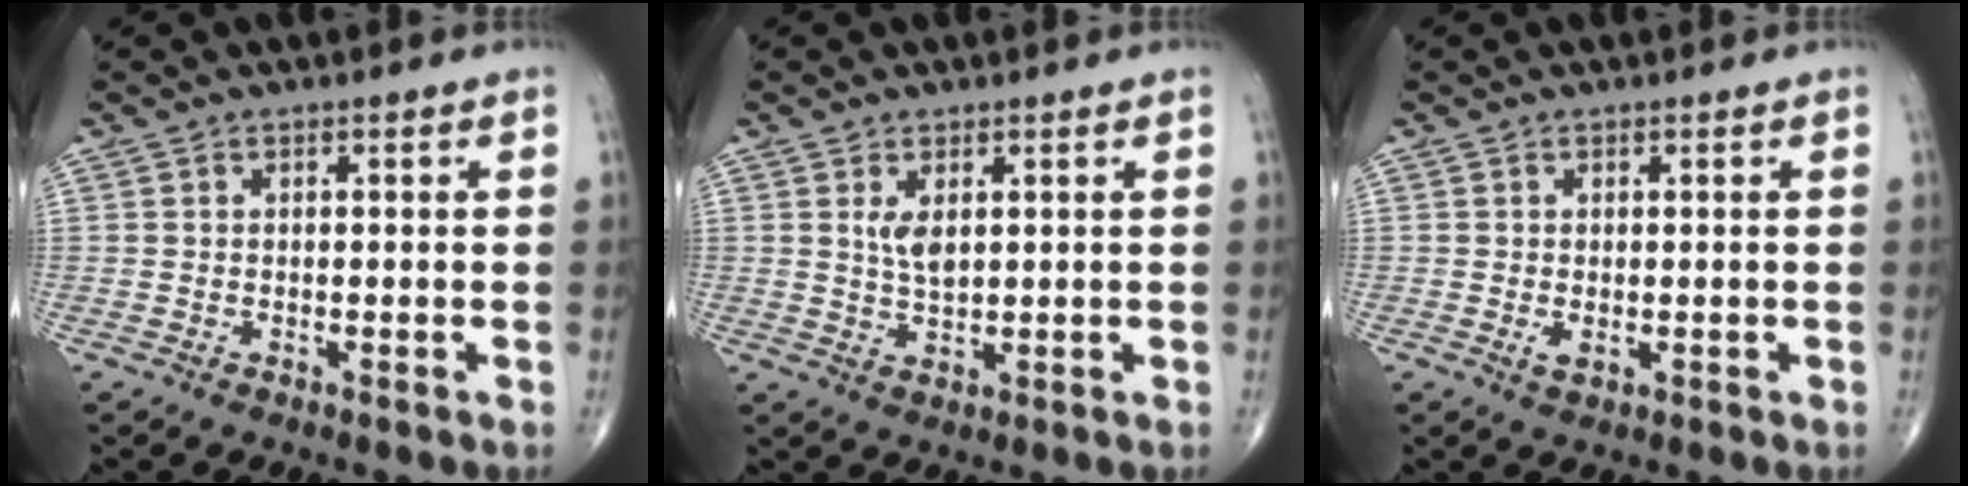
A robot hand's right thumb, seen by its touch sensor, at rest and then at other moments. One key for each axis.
{"total": 3.4, "fx": 1.2, "fy": 1.6, "fz": 2.8, "tx": -0.048, "ty": -0.012, "tz": 0.026}
{"total": 1.5, "fx": -0.1, "fy": 0.8, "fz": 1.2, "tx": -0.022, "ty": -0.004, "tz": 0.001}